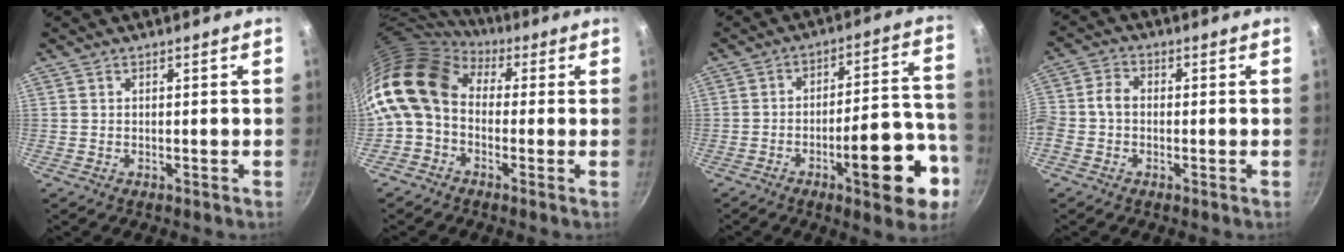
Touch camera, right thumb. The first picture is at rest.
{"total": 13.5, "force": [1.3, 9.9, 9.1], "torque": [-0.165, 0.024, 0.000]}
{"total": 17.3, "force": [-7.2, 5.6, 14.7], "torque": [-0.169, 0.050, -0.098]}
{"total": 4.7, "force": [-1.0, 3.6, 2.9], "torque": [-0.062, 0.021, -0.035]}